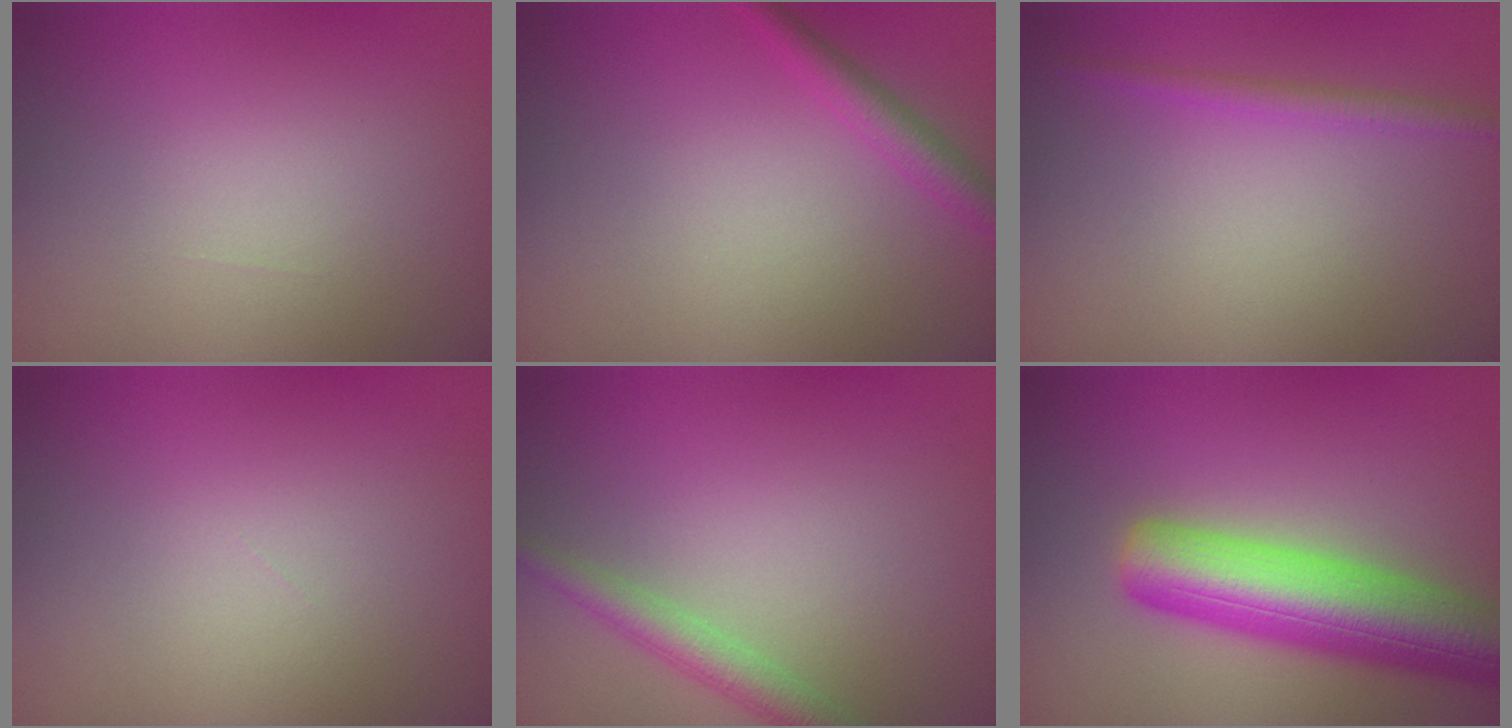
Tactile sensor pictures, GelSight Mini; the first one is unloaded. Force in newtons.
{"total": 2.0, "press": 2.0, "slide": 0.1}
{"total": 1.5, "press": 1.5, "slide": 0.1}
{"total": 0.0}
{"total": 2.5, "press": 2.5, "slide": 0.0}
{"total": 8.4, "press": 8.4, "slide": 0.3}